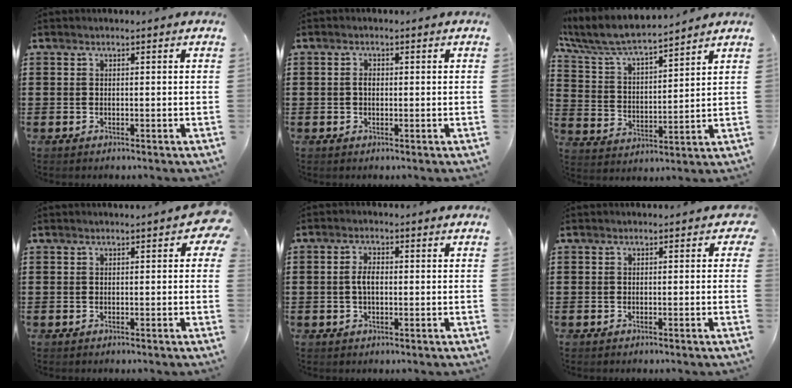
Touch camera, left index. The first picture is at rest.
{"total": 1.5, "force": [0.1, 0.9, 1.2], "torque": [-0.025, 0.005, 0.001]}
{"total": 7.0, "force": [6.5, 0.8, 2.6], "torque": [-0.080, -0.037, 0.109]}
{"total": 1.4, "force": [0.3, 0.4, 1.3], "torque": [-0.018, 0.000, 0.004]}
{"total": 2.9, "force": [0.1, 1.3, 2.6], "torque": [-0.059, 0.001, -0.002]}
{"total": 0.7, "force": [-0.3, 0.5, 0.4], "torque": [-0.009, 0.003, -0.007]}